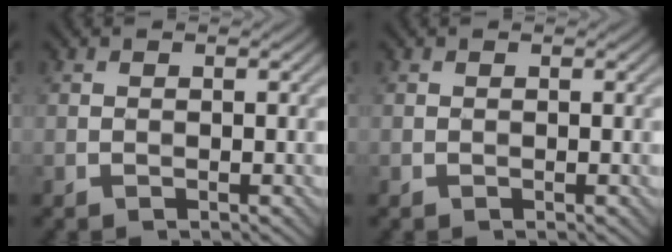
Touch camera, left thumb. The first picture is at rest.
{"total": 0.0}